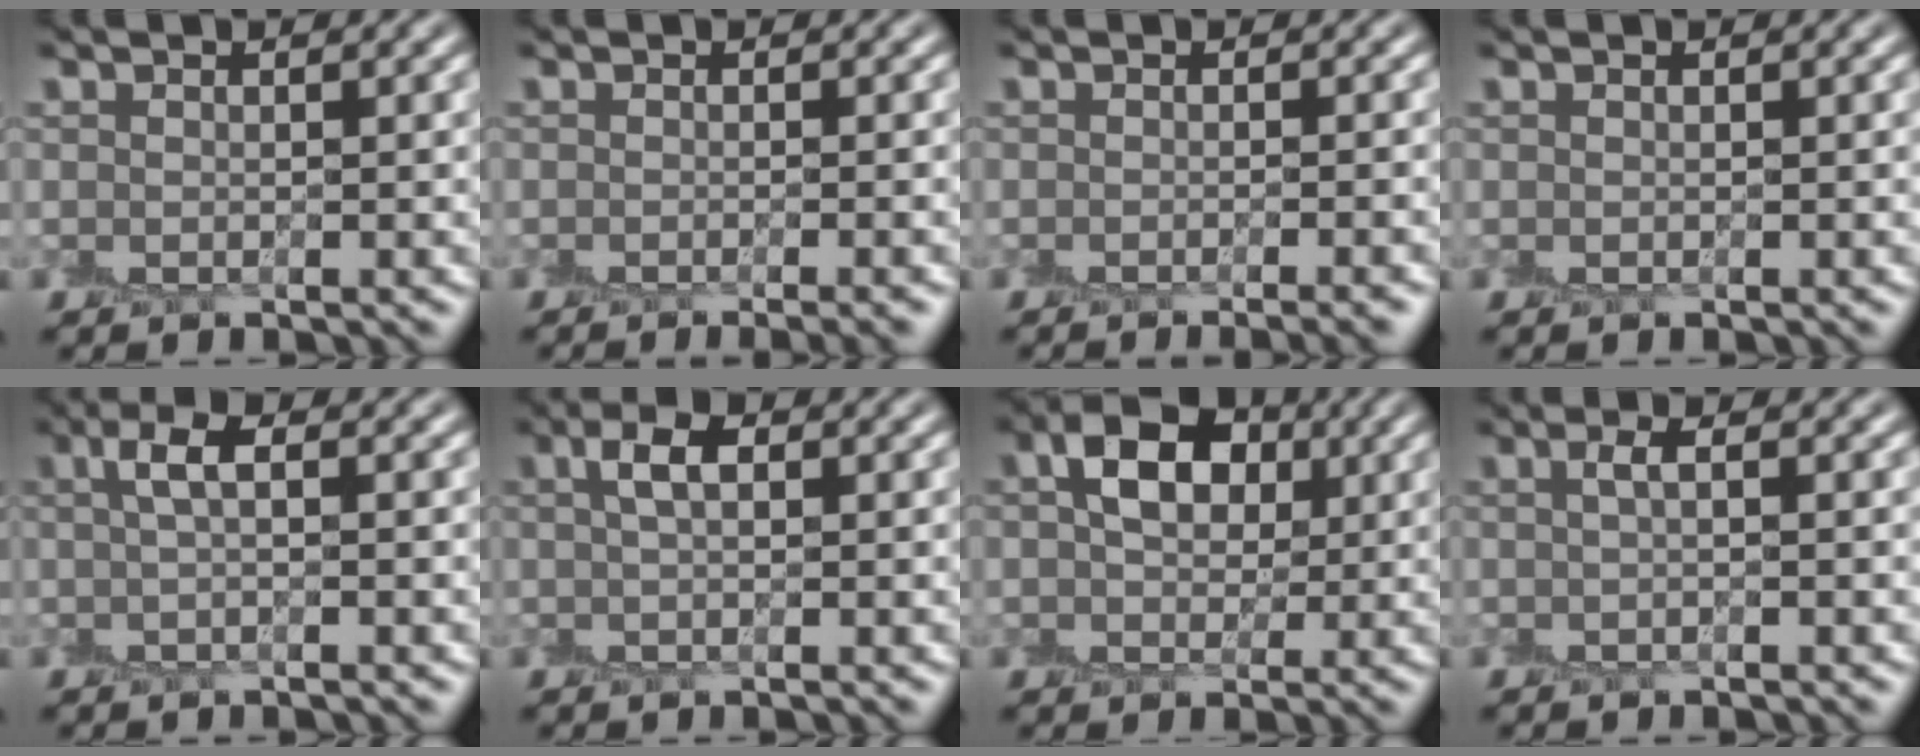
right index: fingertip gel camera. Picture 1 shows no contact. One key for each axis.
{"total": 1.8, "fx": -1.3, "fy": -0.1, "fz": 1.3, "tx": -0.011, "ty": -0.010, "tz": -0.018}
{"total": 2.4, "fx": -1.8, "fy": 0.2, "fz": 1.6, "tx": -0.004, "ty": -0.005, "tz": -0.021}
{"total": 0.0}
{"total": 1.9, "fx": 0.7, "fy": 0.2, "fz": 1.8, "tx": -0.031, "ty": 0.011, "tz": 0.008}
{"total": 1.8, "fx": 0.8, "fy": 0.6, "fz": 1.5, "tx": -0.027, "ty": 0.009, "tz": 0.009}
{"total": 4.8, "fx": 1.6, "fy": 3.3, "fz": 3.1, "tx": -0.055, "ty": 0.011, "tz": 0.016}
{"total": 0.9, "fx": 0.3, "fy": -0.3, "fz": 0.8, "tx": -0.017, "ty": 0.006, "tz": 0.003}